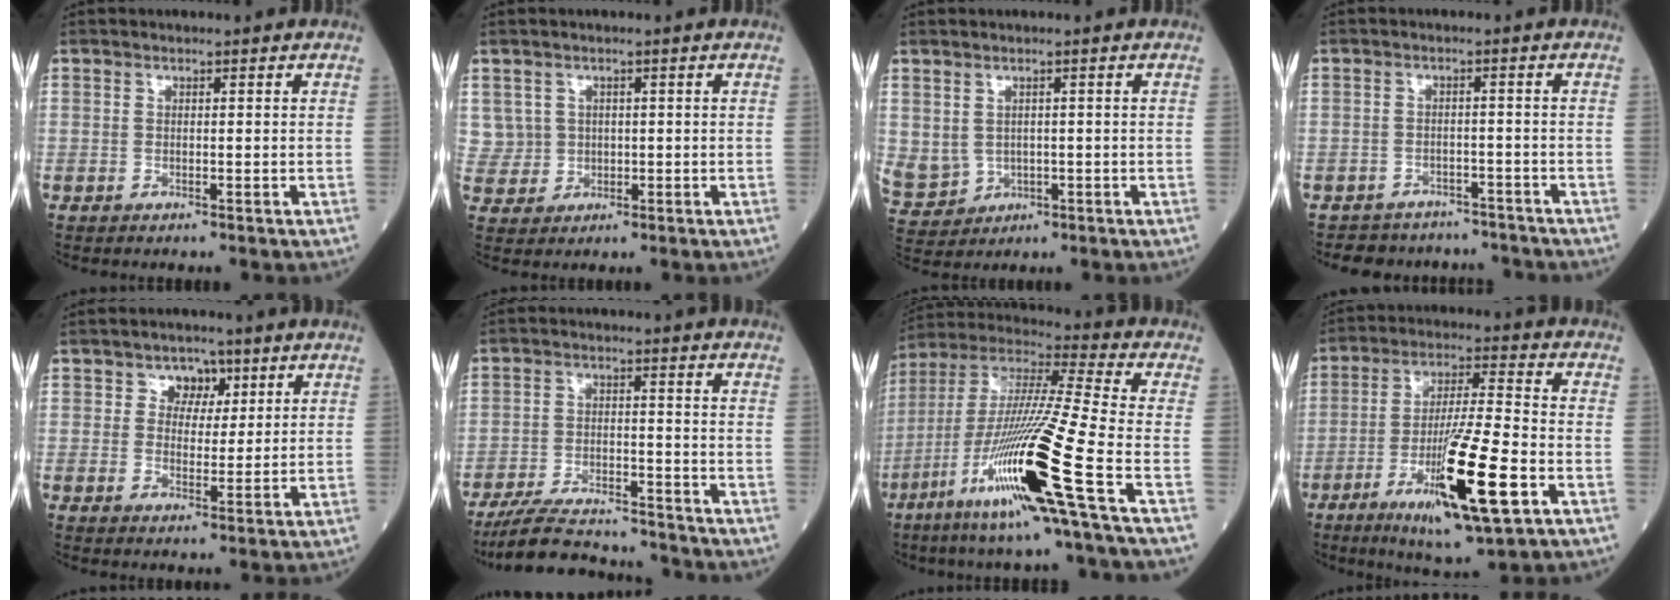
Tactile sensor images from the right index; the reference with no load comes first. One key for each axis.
{"total": 4.2, "fx": 1.2, "fy": 4.1, "fz": 0.0, "tx": 0.002, "ty": 0.007, "tz": 0.031}
{"total": 11.1, "fx": -1.1, "fy": 9.8, "fz": 5.0, "tx": -0.154, "ty": 0.014, "tz": 0.004}
{"total": 7.5, "fx": -6.6, "fy": 3.5, "fz": -0.2, "tx": 0.010, "ty": 0.022, "tz": -0.080}
{"total": 4.6, "fx": 2.1, "fy": 3.9, "fz": 1.5, "tx": -0.011, "ty": 0.009, "tz": 0.030}
{"total": 10.1, "fx": -9.4, "fy": 1.4, "fz": 3.5, "tx": -0.060, "ty": -0.004, "tz": -0.151}
{"total": 21.8, "fx": -8.9, "fy": -1.1, "fz": 19.9, "tx": -0.412, "ty": -0.045, "tz": -0.178}
{"total": 16.4, "fx": -6.4, "fy": 1.2, "fz": 15.0, "tx": -0.268, "ty": -0.027, "tz": -0.108}